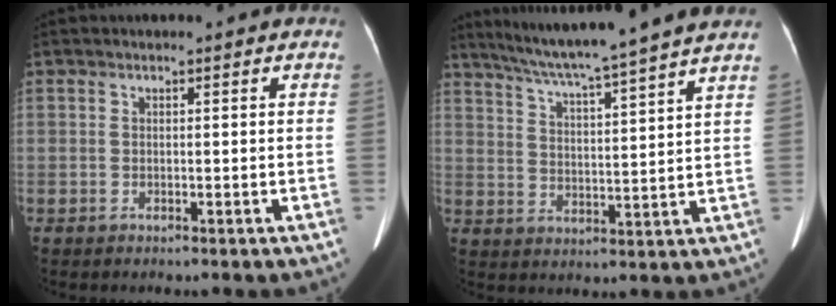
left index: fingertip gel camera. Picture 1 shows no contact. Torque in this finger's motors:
{"motor_torque": [0.69, -1.18, 0.04, 0.13]}